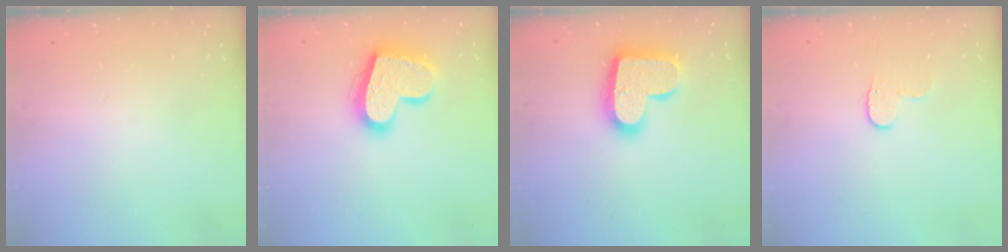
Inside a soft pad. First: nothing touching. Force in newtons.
{"total": 20.2, "press": 20.2, "slide": 1.5}
{"total": 17.6, "press": 17.5, "slide": 1.0}
{"total": 5.8, "press": 5.8, "slide": 0.5}